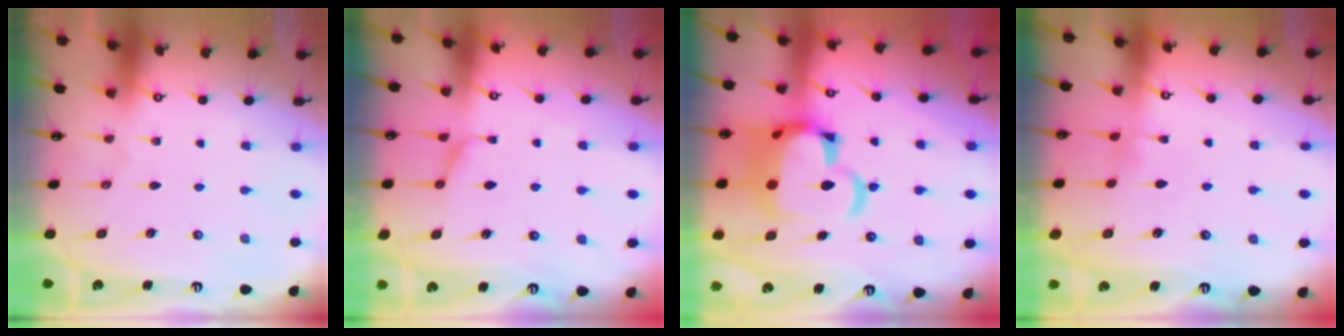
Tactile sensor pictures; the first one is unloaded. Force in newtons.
{"total": 1.5, "press": 1.1, "slide": 1.0}
{"total": 14.3, "press": 14.1, "slide": 2.2}
{"total": 3.7, "press": 3.7, "slide": 0.2}